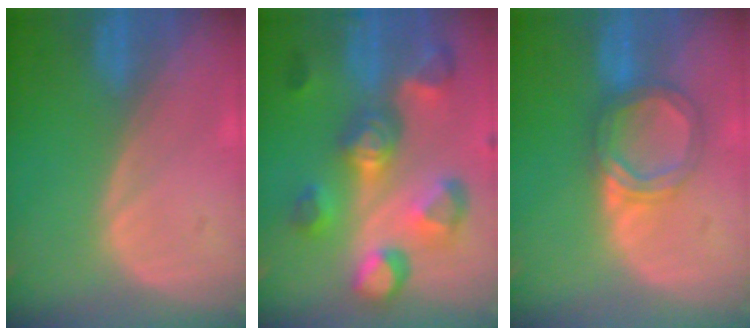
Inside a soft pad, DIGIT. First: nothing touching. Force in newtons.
{"total": 11.0, "press": 9.9, "slide": 4.9}
{"total": 5.3, "press": 5.2, "slide": 0.4}